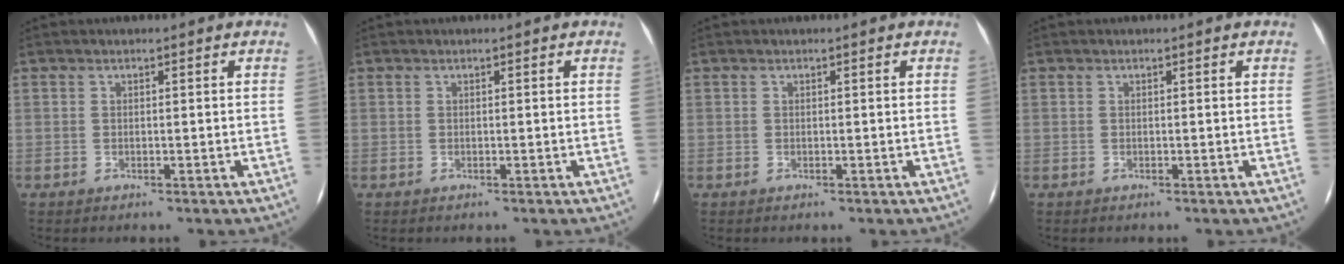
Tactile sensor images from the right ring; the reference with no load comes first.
{"total": 0.0}
{"total": 0.0}
{"total": 0.0}